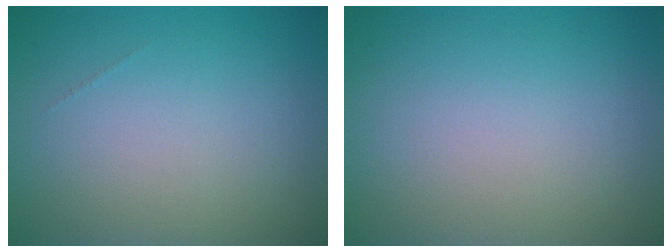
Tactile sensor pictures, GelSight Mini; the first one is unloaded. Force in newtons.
{"total": 0.0}